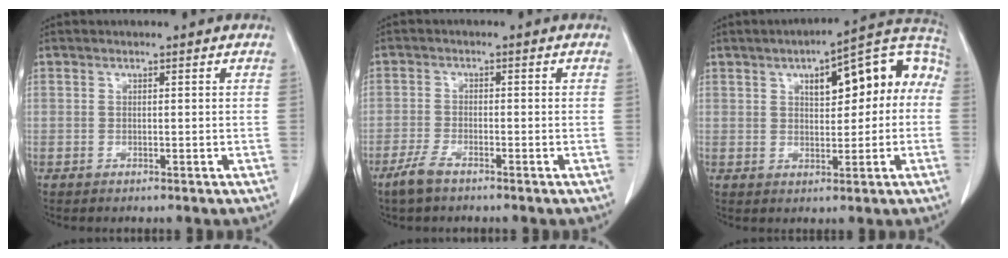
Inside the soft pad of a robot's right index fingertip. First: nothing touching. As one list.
[{"total": 3.5, "force": [-2.6, 0.7, 2.1], "torque": [-0.053, -0.004, -0.053]}, {"total": 14.2, "force": [2.7, 5.4, 12.9], "torque": [-0.166, 0.047, 0.033]}]